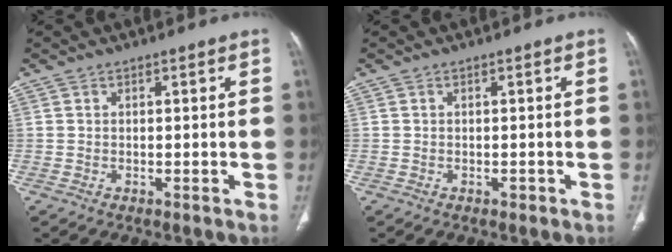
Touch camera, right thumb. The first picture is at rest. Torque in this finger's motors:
{"motor_torque": [0.03, 0.11, -0.25, 0.21, 0.02]}